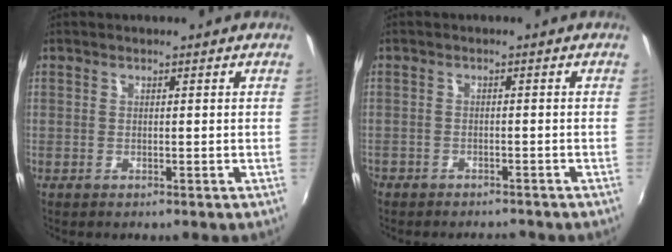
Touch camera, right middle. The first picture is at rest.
{"total": 4.2, "force": [-3.7, 1.8, 0.9], "torque": [-0.040, -0.008, -0.061]}